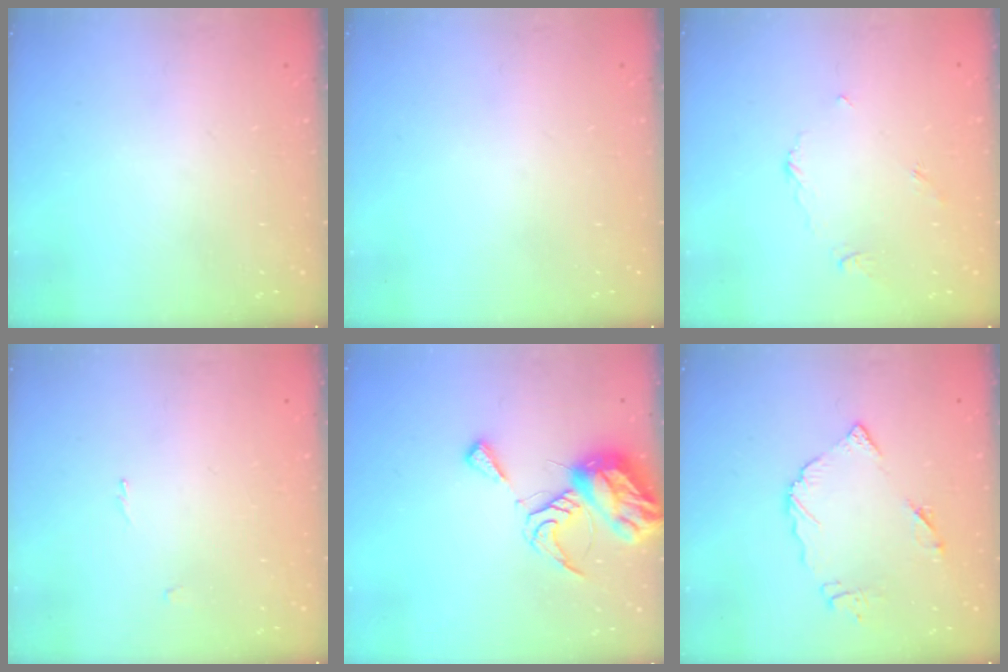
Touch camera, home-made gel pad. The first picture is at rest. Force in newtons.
{"total": 0.0}
{"total": 3.4, "press": 3.4, "slide": 0.4}
{"total": 0.8, "press": 0.8, "slide": 0.3}
{"total": 9.8, "press": 9.7, "slide": 1.2}
{"total": 8.7, "press": 8.7, "slide": 0.6}